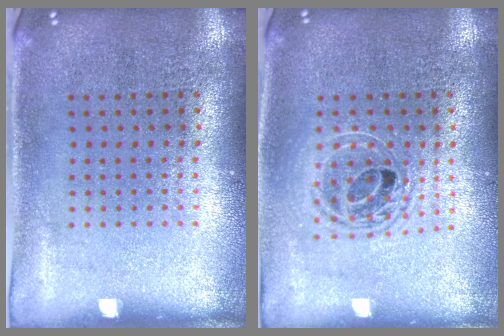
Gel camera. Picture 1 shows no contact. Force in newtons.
{"total": 1.7, "press": 1.4, "slide": 1.0}